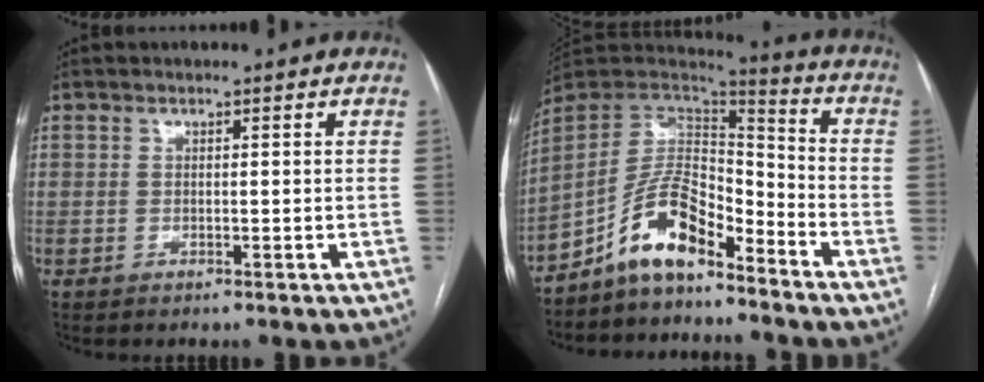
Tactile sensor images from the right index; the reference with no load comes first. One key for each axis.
{"total": 11.1, "fx": -7.7, "fy": 4.1, "fz": 6.9, "tx": -0.131, "ty": 0.033, "tz": -0.142}